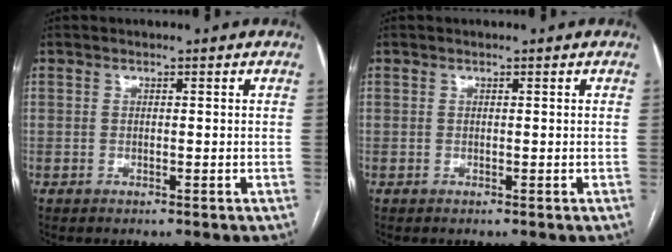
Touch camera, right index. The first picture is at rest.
{"total": 0.0}